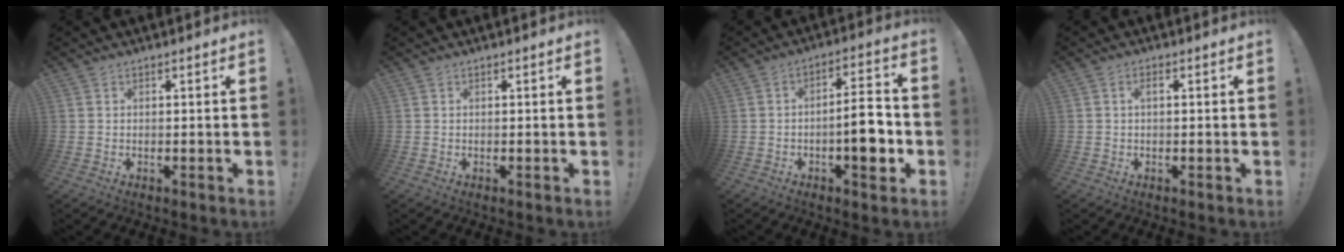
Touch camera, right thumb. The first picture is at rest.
{"total": 0.0}
{"total": 10.6, "force": [-2.6, 4.0, 9.5], "torque": [-0.116, 0.012, -0.047]}
{"total": 1.3, "force": [0.0, 0.5, 1.2], "torque": [-0.024, 0.006, -0.001]}